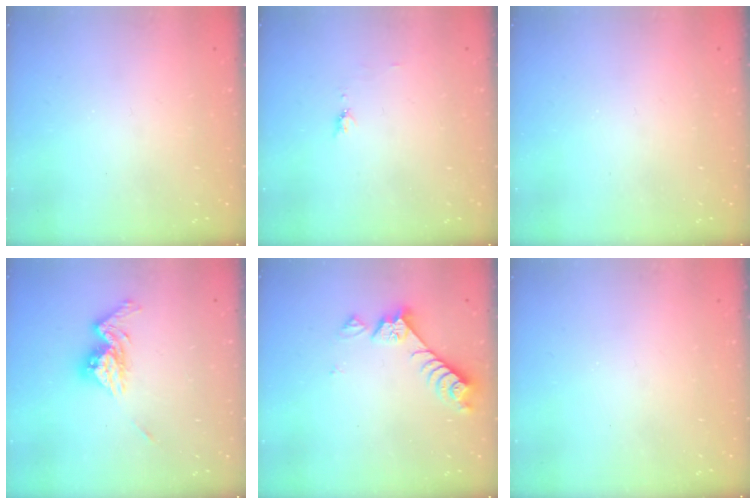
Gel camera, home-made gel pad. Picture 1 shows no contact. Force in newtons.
{"total": 4.8, "press": 4.7, "slide": 0.6}
{"total": 0.0}
{"total": 11.2, "press": 11.1, "slide": 0.9}
{"total": 7.4, "press": 7.4, "slide": 0.4}
{"total": 0.0}